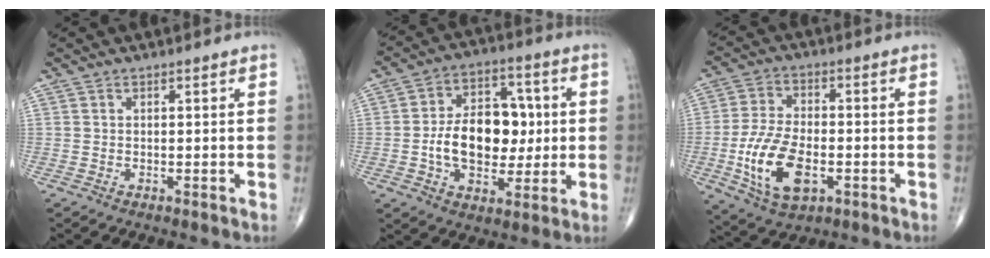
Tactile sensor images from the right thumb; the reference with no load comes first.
{"total": 15.6, "force": [-0.5, 10.4, 11.7], "torque": [-0.151, 0.026, -0.004]}
{"total": 13.8, "force": [-3.7, 7.3, 11.0], "torque": [-0.209, 0.006, -0.062]}